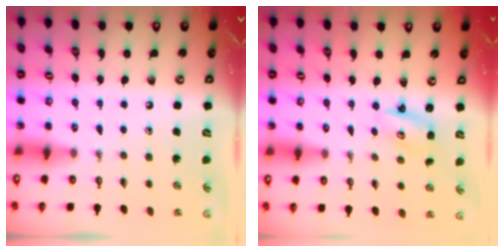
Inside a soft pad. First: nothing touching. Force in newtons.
{"total": 2.6, "press": 2.6, "slide": 0.2}